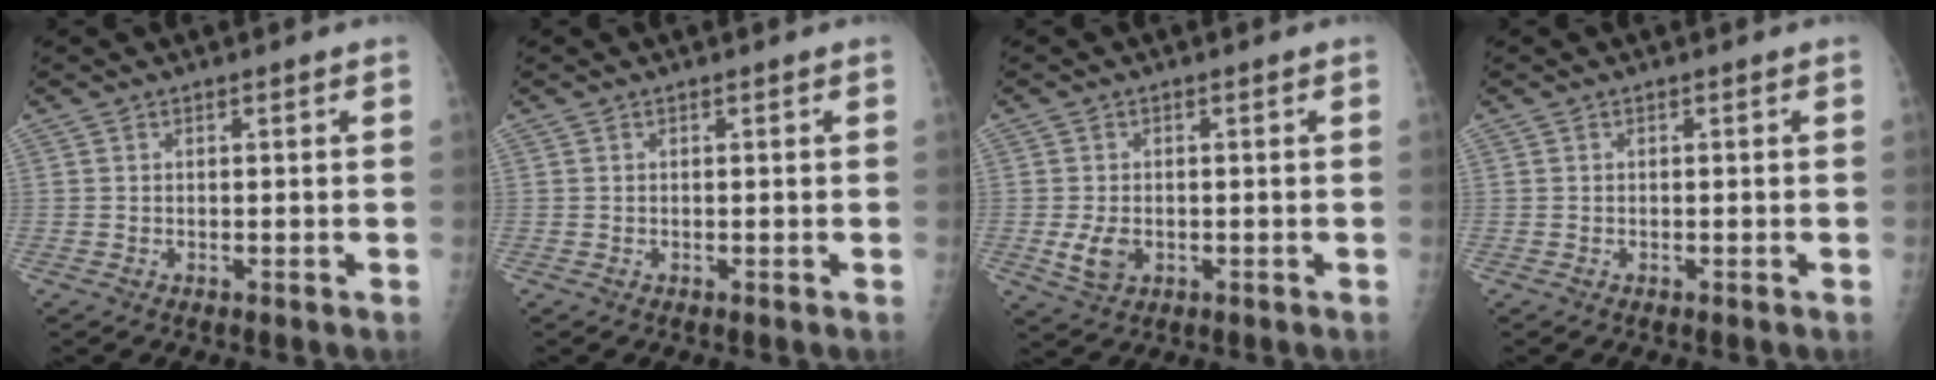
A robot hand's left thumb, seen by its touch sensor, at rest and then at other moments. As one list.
[{"total": 0.0}, {"total": 4.1, "force": [-0.7, 2.8, 2.9], "torque": [-0.055, -0.006, -0.006]}, {"total": 0.0}]